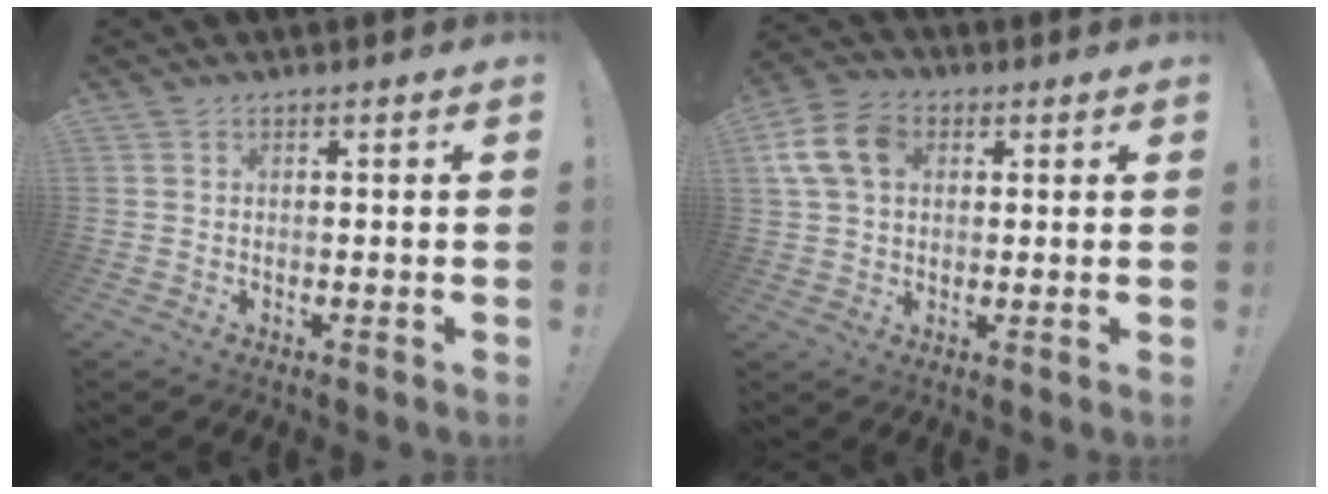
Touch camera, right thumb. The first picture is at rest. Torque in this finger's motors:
{"motor_torque": [0.79, 1.38, 0.08, 0.03, 0.20]}